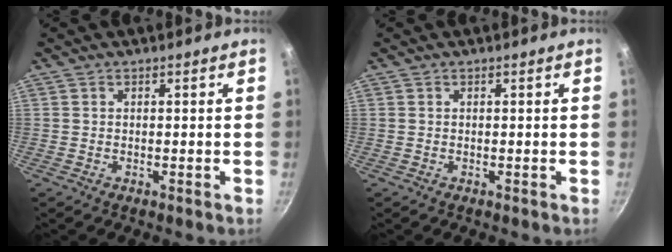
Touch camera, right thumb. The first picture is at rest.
{"total": 0.0}